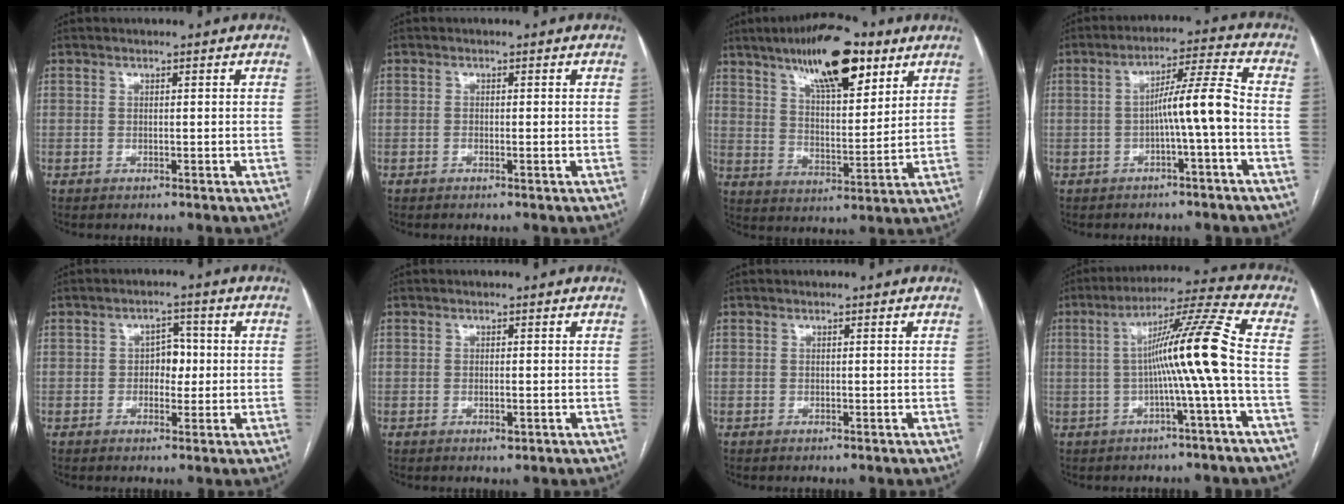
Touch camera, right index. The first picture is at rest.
{"total": 0.7, "force": [-0.3, 0.1, 0.6], "torque": [-0.010, 0.000, -0.003]}
{"total": 15.6, "force": [9.7, 4.6, 11.3], "torque": [-0.188, 0.013, 0.164]}
{"total": 7.2, "force": [-1.6, -0.7, 7.0], "torque": [-0.113, 0.022, -0.024]}
{"total": 3.6, "force": [-0.2, 2.4, 2.7], "torque": [-0.032, 0.011, -0.004]}
{"total": 1.1, "force": [-0.3, 0.4, 0.9], "torque": [-0.016, -0.002, -0.002]}
{"total": 0.0}
{"total": 11.2, "force": [-1.2, -2.3, 10.9], "torque": [-0.178, 0.016, -0.021]}